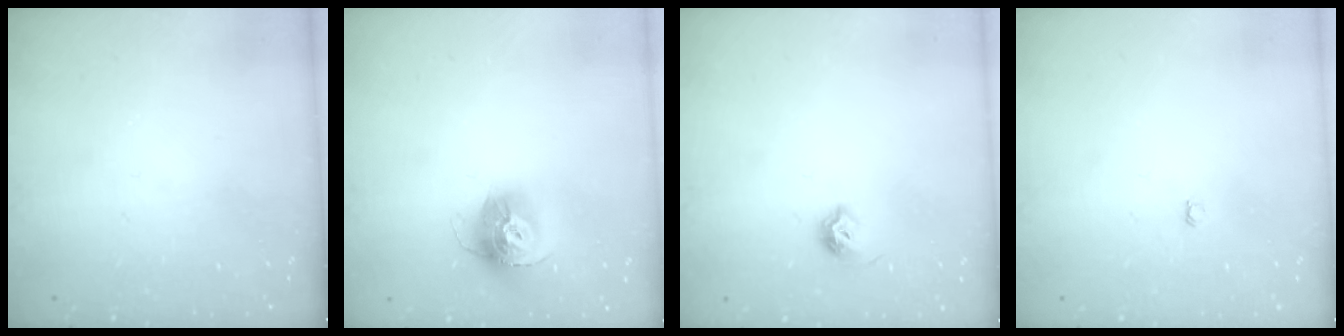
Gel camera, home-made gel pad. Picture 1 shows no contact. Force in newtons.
{"total": 13.8, "press": 13.8, "slide": 1.0}
{"total": 6.7, "press": 6.6, "slide": 1.0}
{"total": 3.0, "press": 3.0, "slide": 0.3}